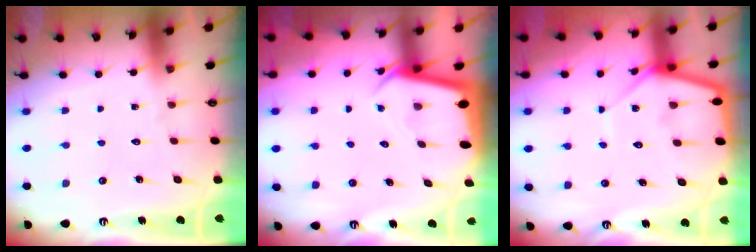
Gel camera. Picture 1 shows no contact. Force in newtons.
{"total": 2.7, "press": 2.7, "slide": 0.1}
{"total": 9.2, "press": 9.1, "slide": 0.9}